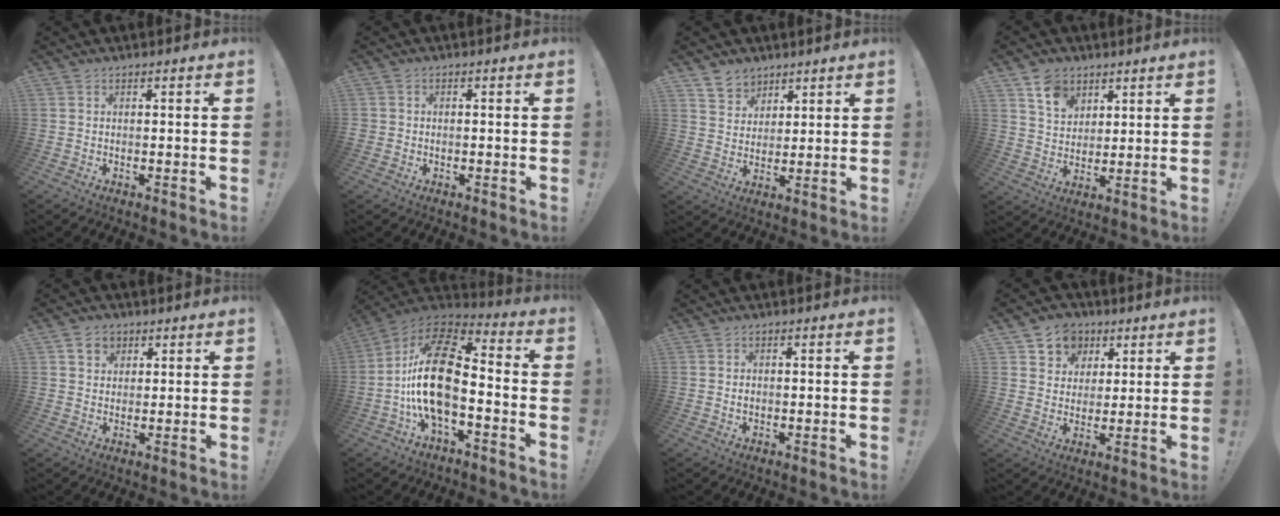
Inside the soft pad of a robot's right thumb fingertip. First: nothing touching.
{"total": 1.7, "force": [-0.9, 1.3, 0.6], "torque": [-0.012, 0.007, -0.016]}
{"total": 6.5, "force": [4.7, 4.4, 0.5], "torque": [-0.010, -0.037, 0.092]}
{"total": 9.2, "force": [5.9, 6.6, 2.8], "torque": [-0.040, -0.035, 0.113]}
{"total": 5.3, "force": [2.6, 4.2, 2.0], "torque": [-0.032, -0.002, 0.049]}
{"total": 21.9, "force": [-3.4, 10.9, 18.7], "torque": [-0.374, 0.029, -0.057]}
{"total": 0.8, "force": [-0.2, 0.6, 0.5], "torque": [-0.015, 0.006, -0.004]}
{"total": 8.6, "force": [3.9, 7.4, 1.8], "torque": [-0.020, -0.030, 0.078]}